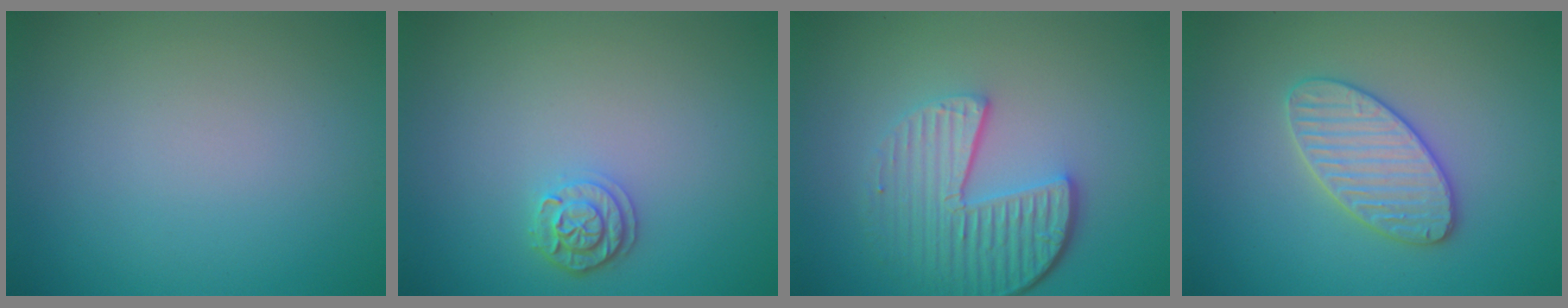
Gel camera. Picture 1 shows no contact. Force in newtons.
{"total": 2.0, "press": 1.9, "slide": 0.5}
{"total": 5.6, "press": 4.1, "slide": 3.7}
{"total": 3.5, "press": 3.5, "slide": 0.6}